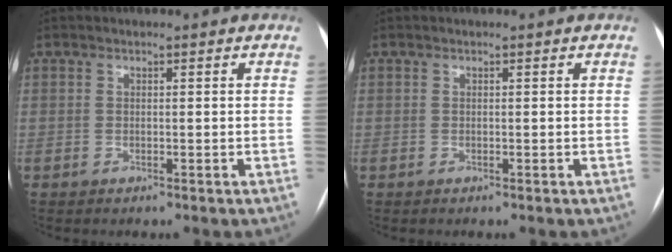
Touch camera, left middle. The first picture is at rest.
{"total": 0.0}